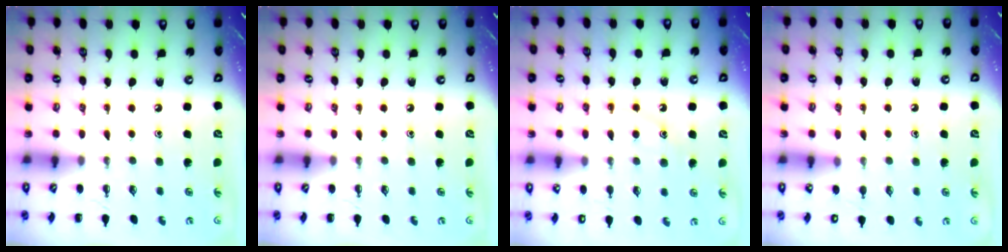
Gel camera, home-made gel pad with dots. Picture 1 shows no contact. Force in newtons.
{"total": 0.0}
{"total": 10.6, "press": 10.6, "slide": 1.3}
{"total": 6.0, "press": 5.7, "slide": 2.0}